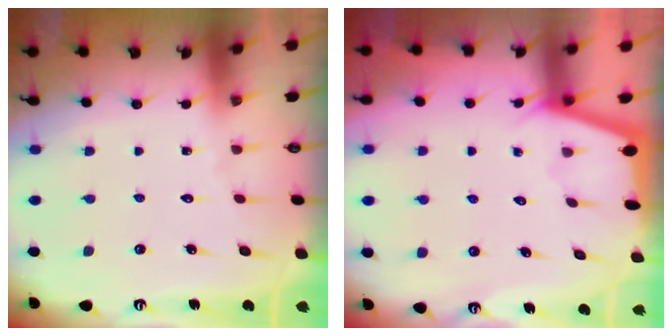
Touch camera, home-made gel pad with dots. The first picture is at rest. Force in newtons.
{"total": 1.8, "press": 1.8, "slide": 0.4}